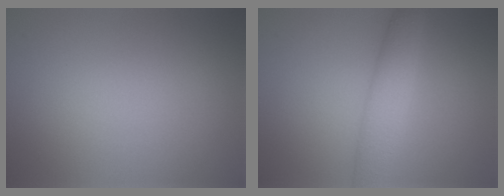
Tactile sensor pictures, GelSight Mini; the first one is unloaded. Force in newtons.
{"total": 3.9, "press": 3.9, "slide": 0.1}